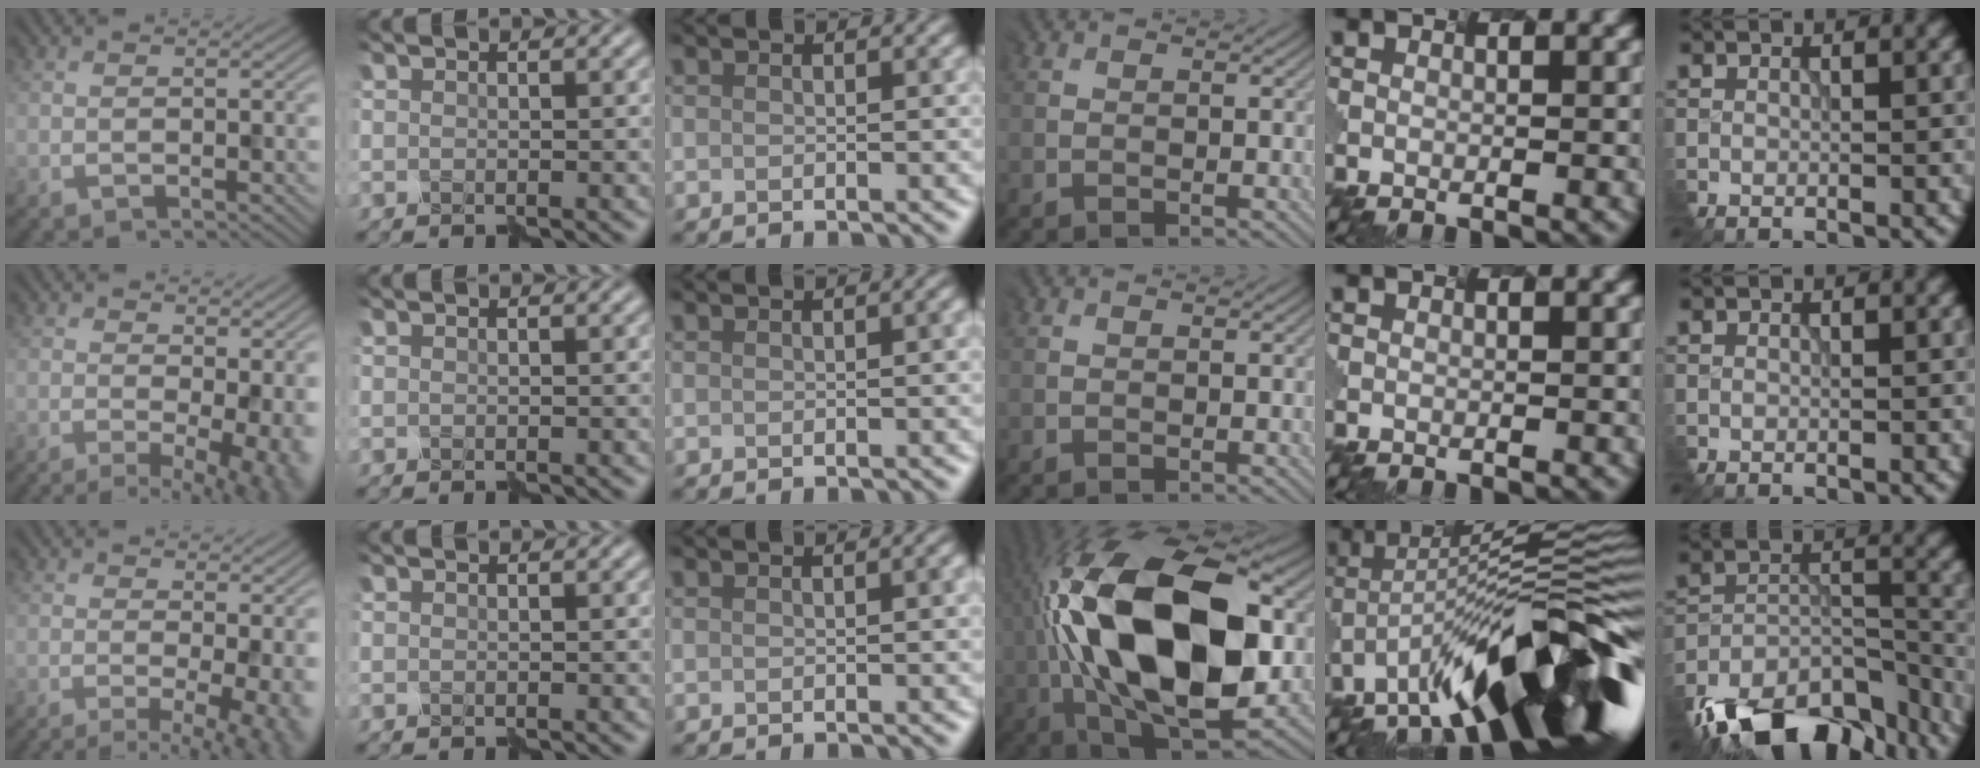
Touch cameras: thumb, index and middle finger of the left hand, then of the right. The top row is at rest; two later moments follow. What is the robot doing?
{"motion": "assemble", "object": "spray bottle"}